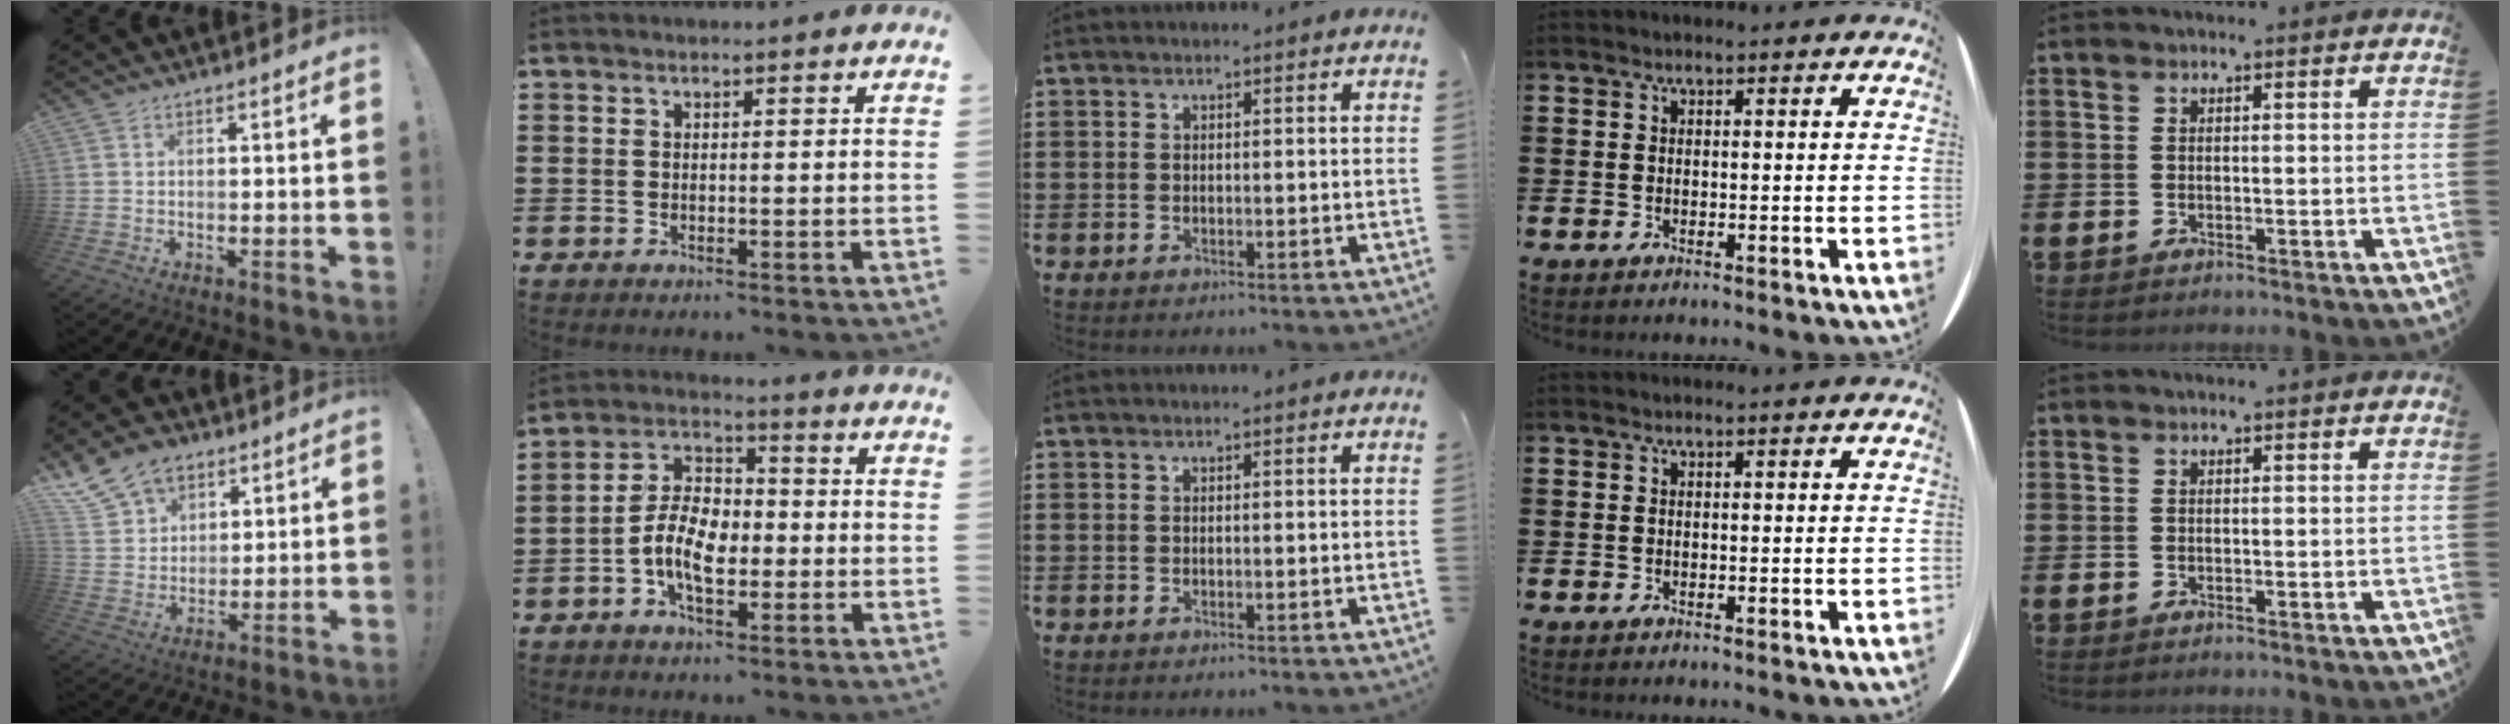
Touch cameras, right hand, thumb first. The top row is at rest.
{"thumb": {"total": 12.7, "force": [8.5, 8.5, 4.1], "torque": [-0.070, -0.053, 0.167]}, "index": {"total": 8.1, "force": [-2.1, 4.5, 6.3], "torque": [-0.146, 0.006, -0.047]}}